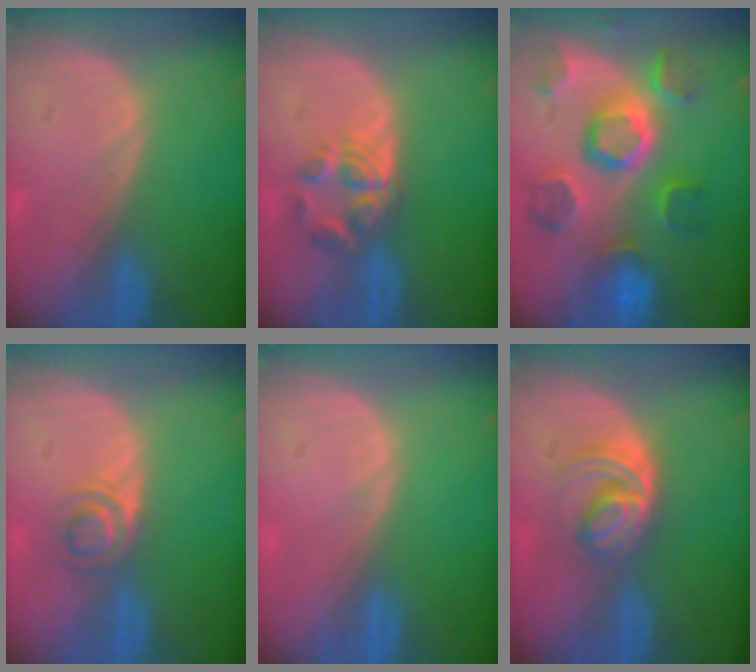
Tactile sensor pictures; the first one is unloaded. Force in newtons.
{"total": 5.8, "press": 4.7, "slide": 3.4}
{"total": 11.1, "press": 9.9, "slide": 4.9}
{"total": 3.5, "press": 3.4, "slide": 0.9}
{"total": 0.5, "press": 0.1, "slide": 0.5}
{"total": 6.3, "press": 5.4, "slide": 3.2}